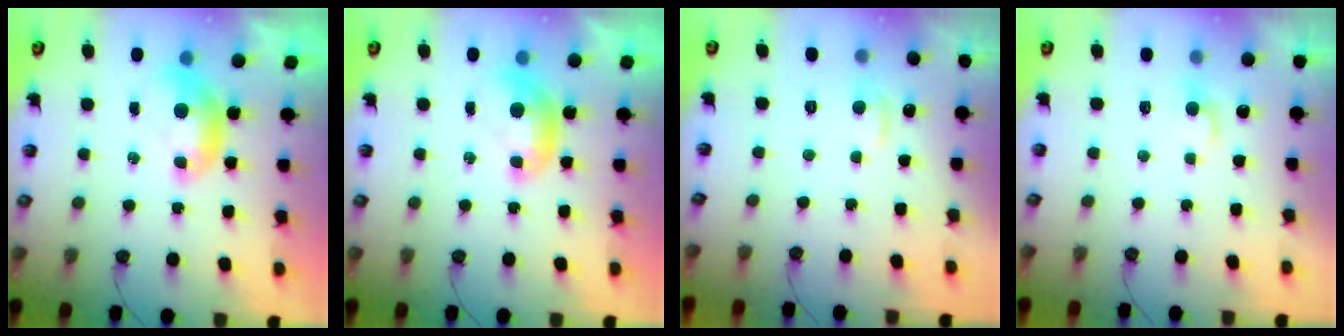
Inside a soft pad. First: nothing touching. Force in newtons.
{"total": 0.0}
{"total": 1.2, "press": 0.9, "slide": 0.8}
{"total": 1.2, "press": 1.1, "slide": 0.6}